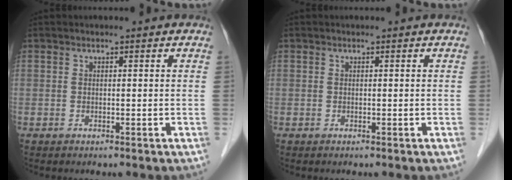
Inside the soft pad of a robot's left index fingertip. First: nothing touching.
{"total": 0.0}